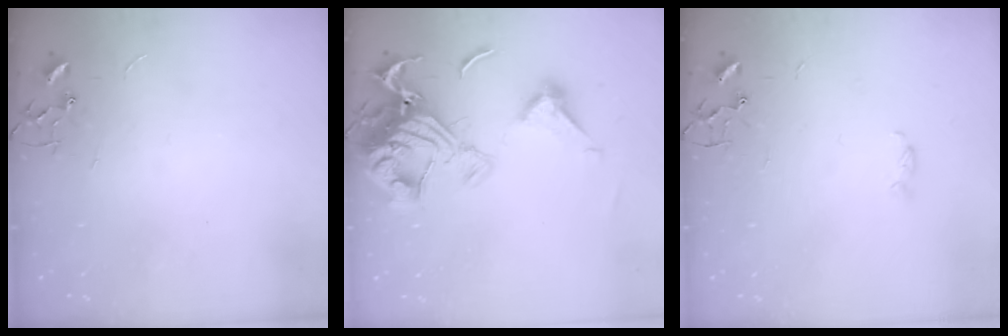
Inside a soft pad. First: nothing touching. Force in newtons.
{"total": 16.0, "press": 16.0, "slide": 1.0}
{"total": 2.9, "press": 2.9, "slide": 0.3}